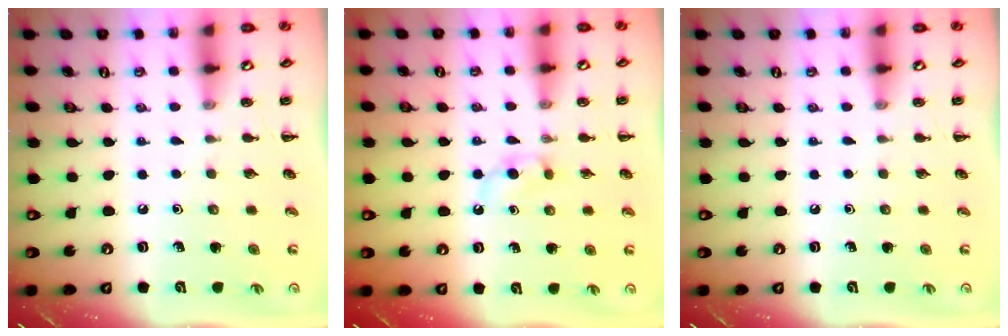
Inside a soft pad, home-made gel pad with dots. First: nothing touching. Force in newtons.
{"total": 3.2, "press": 2.9, "slide": 1.4}
{"total": 0.0}